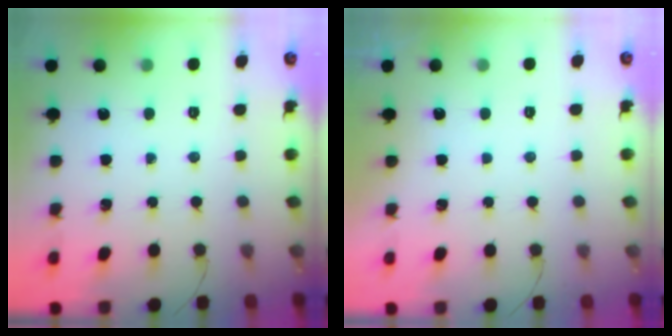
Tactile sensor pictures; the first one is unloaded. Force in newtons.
{"total": 2.9, "press": 2.9, "slide": 0.1}